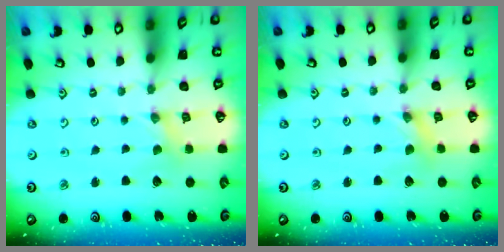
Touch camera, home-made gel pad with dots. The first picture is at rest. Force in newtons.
{"total": 1.7, "press": 1.6, "slide": 0.3}